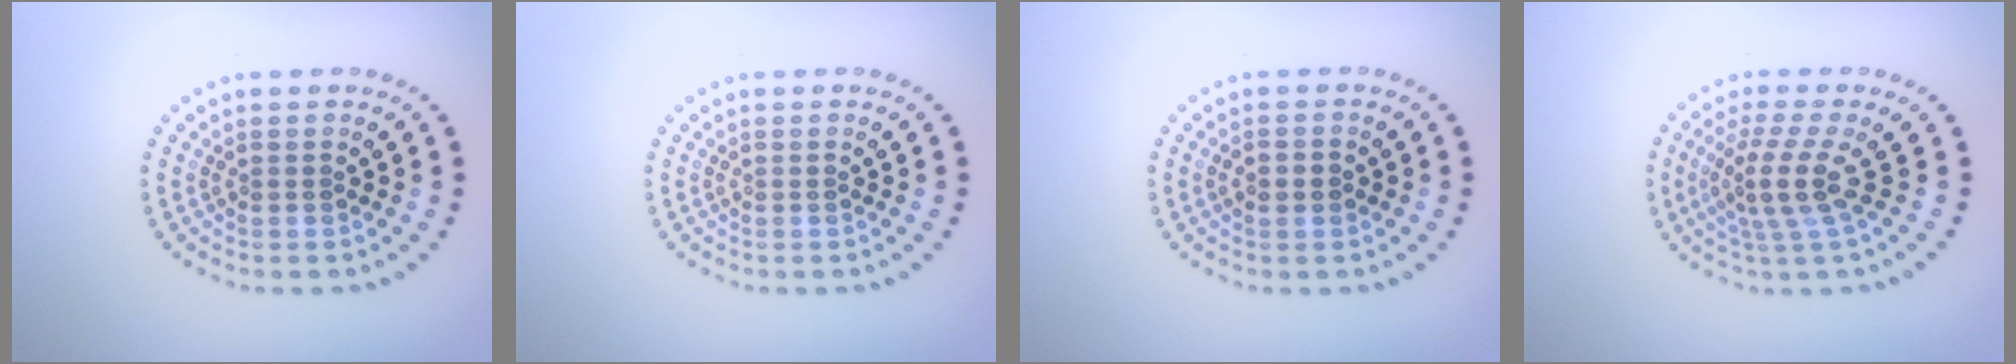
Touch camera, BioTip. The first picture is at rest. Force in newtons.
{"total": 0.0}
{"total": 1.7, "press": 1.7, "slide": 0.0}
{"total": 3.8, "press": 2.6, "slide": 2.8}